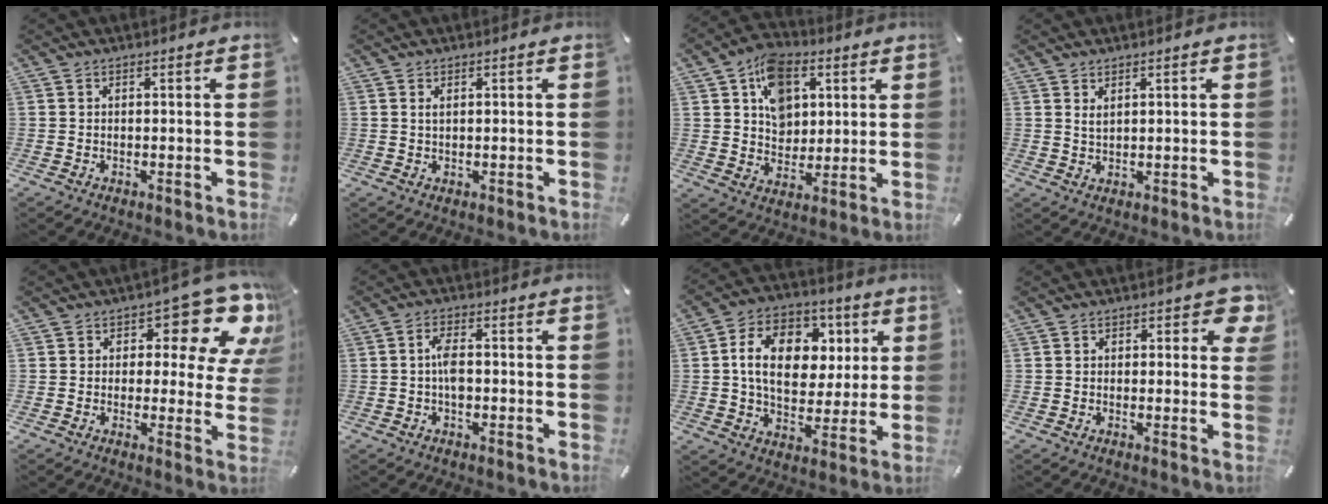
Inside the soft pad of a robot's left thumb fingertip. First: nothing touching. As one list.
[{"total": 1.1, "force": [0.4, 0.5, 0.9], "torque": [-0.018, 0.000, 0.007]}, {"total": 11.7, "force": [5.0, 9.1, 5.4], "torque": [-0.084, -0.016, 0.094]}, {"total": 1.9, "force": [1.2, 0.8, 1.1], "torque": [-0.025, -0.001, 0.022]}, {"total": 13.5, "force": [7.5, 7.0, 8.8], "torque": [-0.116, -0.052, 0.126]}, {"total": 4.2, "force": [-0.5, 2.1, 3.6], "torque": [-0.075, 0.005, -0.011]}, {"total": 16.5, "force": [3.6, 12.0, 10.7], "torque": [-0.172, 0.010, 0.067]}, {"total": 4.4, "force": [1.8, 2.9, 2.8], "torque": [-0.018, -0.005, 0.025]}]